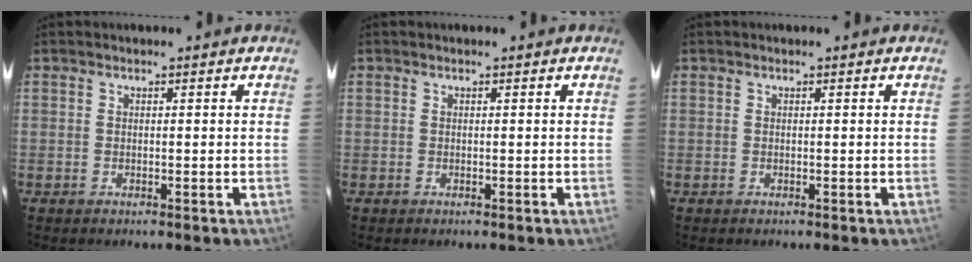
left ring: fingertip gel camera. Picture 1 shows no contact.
{"total": 0.0}
{"total": 0.0}